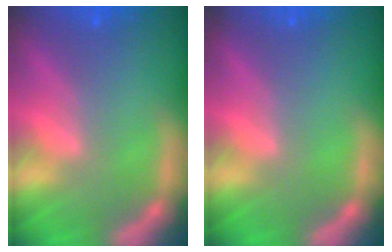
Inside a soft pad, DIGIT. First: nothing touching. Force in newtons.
{"total": 0.0}